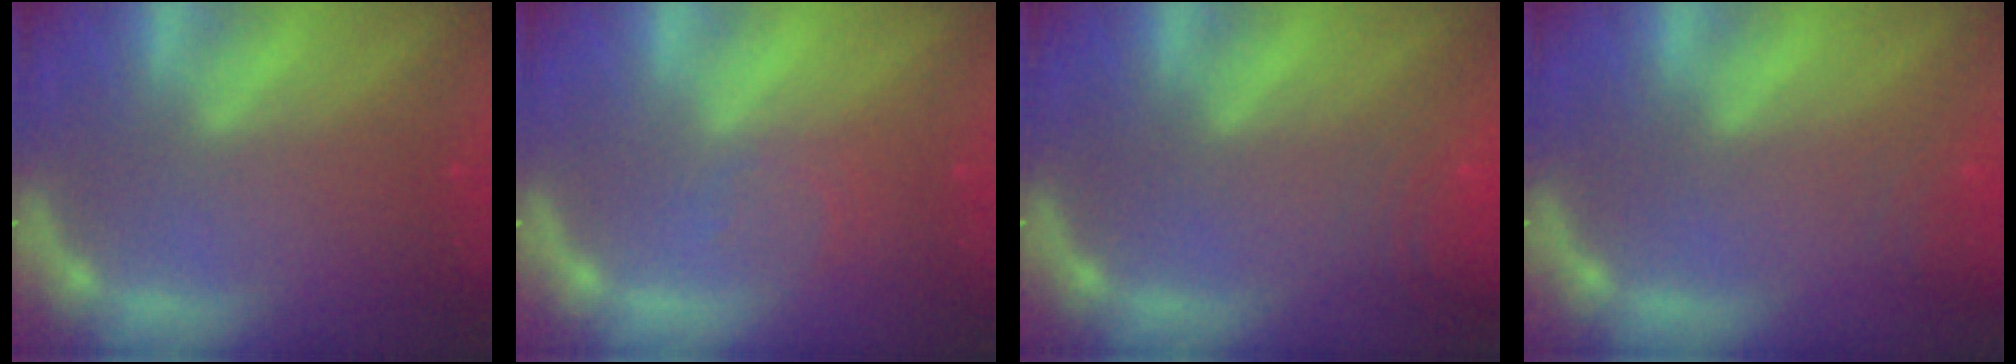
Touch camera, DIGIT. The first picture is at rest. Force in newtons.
{"total": 1.5}
{"total": 8.0}
{"total": 3.0}